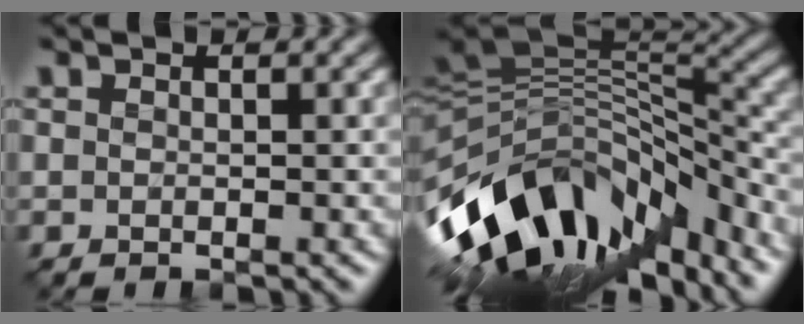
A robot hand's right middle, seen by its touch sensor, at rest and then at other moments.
{"total": 13.5, "force": [-6.3, 7.0, 9.6], "torque": [-0.187, 0.017, -0.110]}